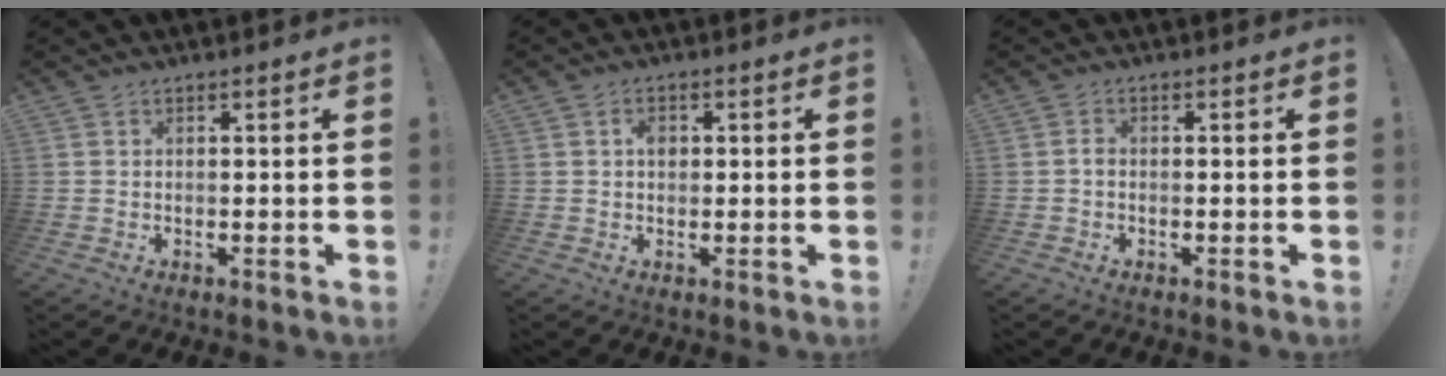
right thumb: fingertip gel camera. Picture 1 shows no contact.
{"total": 2.2, "force": [0.0, 1.7, 1.5], "torque": [-0.014, 0.000, -0.004]}
{"total": 0.9, "force": [-0.7, 0.4, 0.5], "torque": [-0.014, 0.005, -0.013]}